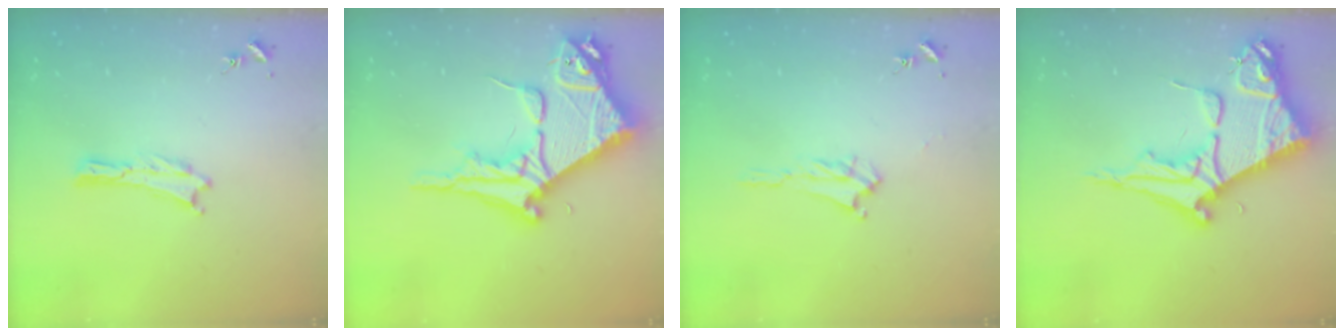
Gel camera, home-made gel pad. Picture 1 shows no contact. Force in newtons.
{"total": 15.7, "press": 15.6, "slide": 1.7}
{"total": 2.4, "press": 2.4, "slide": 0.4}
{"total": 11.3, "press": 11.2, "slide": 1.2}